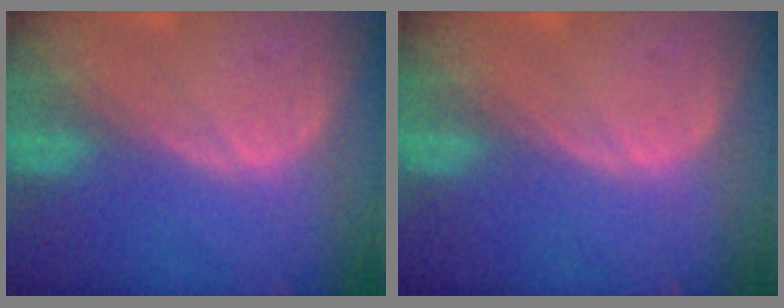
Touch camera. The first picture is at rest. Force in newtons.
{"total": 0.0}